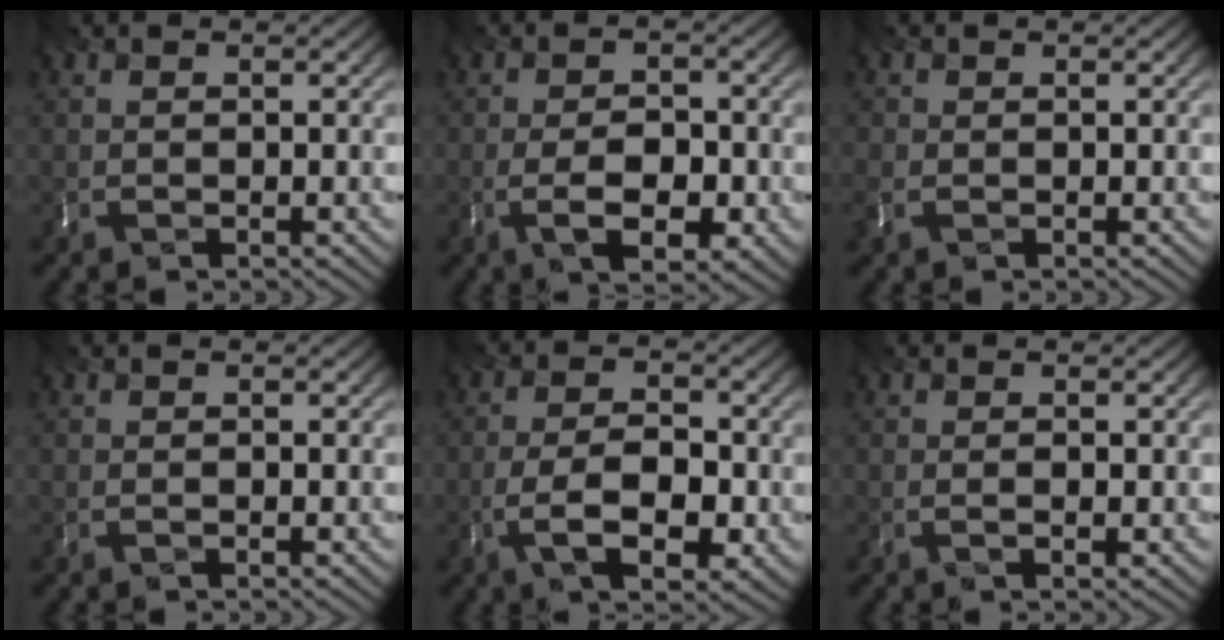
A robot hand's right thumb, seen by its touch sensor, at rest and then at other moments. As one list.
[{"total": 5.3, "force": [-2.6, 2.3, 4.0], "torque": [-0.059, -0.016, -0.053]}, {"total": 1.9, "force": [-0.5, 1.4, 1.2], "torque": [-0.040, -0.003, -0.019]}, {"total": 0.0}, {"total": 6.6, "force": [-3.2, 2.9, 5.0], "torque": [-0.081, -0.012, -0.066]}, {"total": 0.9, "force": [0.0, -0.3, 0.8], "torque": [-0.009, -0.003, -0.005]}]